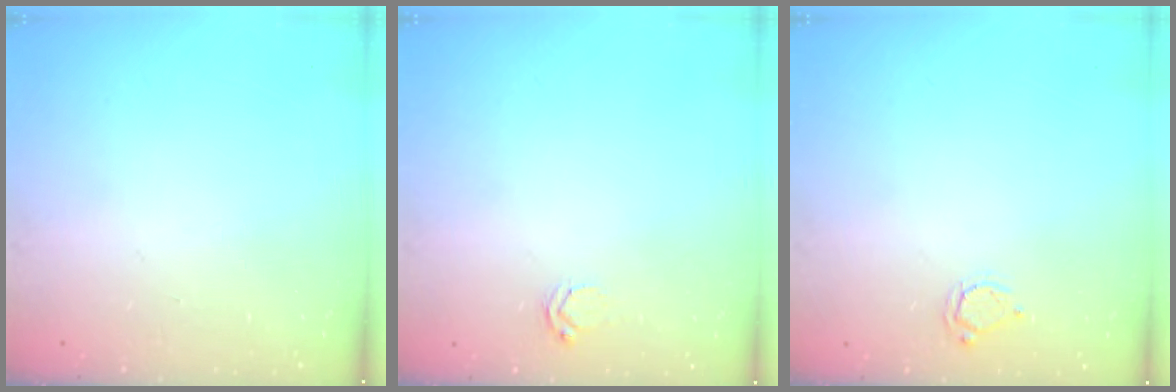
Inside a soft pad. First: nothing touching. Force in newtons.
{"total": 3.0, "press": 3.0, "slide": 0.5}
{"total": 3.7, "press": 3.7, "slide": 0.3}